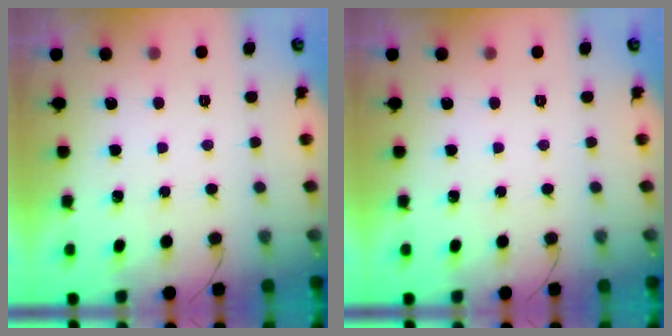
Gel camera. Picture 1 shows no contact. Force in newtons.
{"total": 0.0}